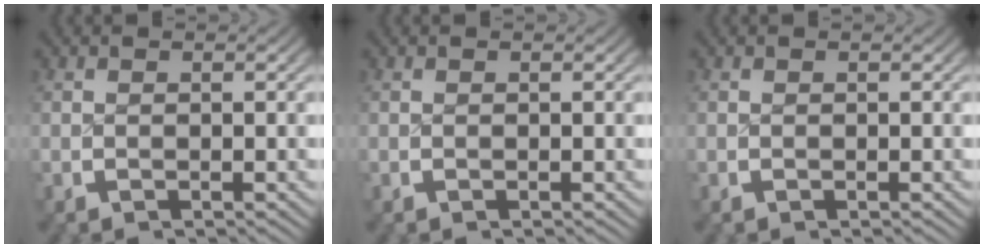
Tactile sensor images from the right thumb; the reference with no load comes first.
{"total": 0.0}
{"total": 0.0}